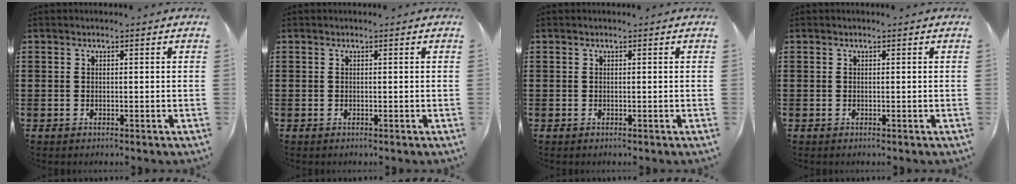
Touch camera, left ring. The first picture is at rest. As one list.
[{"total": 0.0}, {"total": 0.0}, {"total": 0.0}]